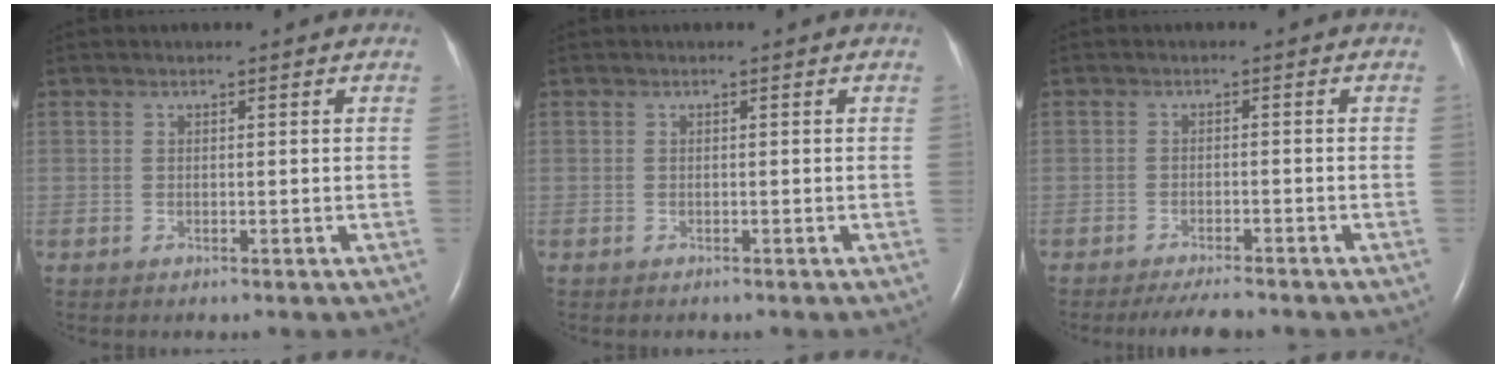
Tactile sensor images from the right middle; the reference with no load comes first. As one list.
[{"total": 0.0}, {"total": 4.8, "force": [-4.3, 0.6, 2.1], "torque": [-0.034, -0.011, -0.067]}]